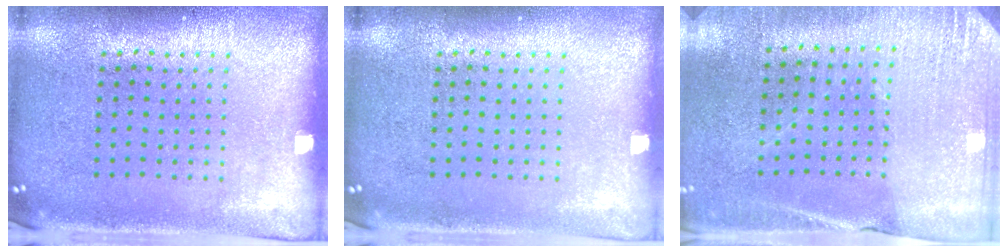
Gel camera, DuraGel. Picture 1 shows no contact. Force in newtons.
{"total": 0.0}
{"total": 2.7, "press": 2.6, "slide": 0.7}